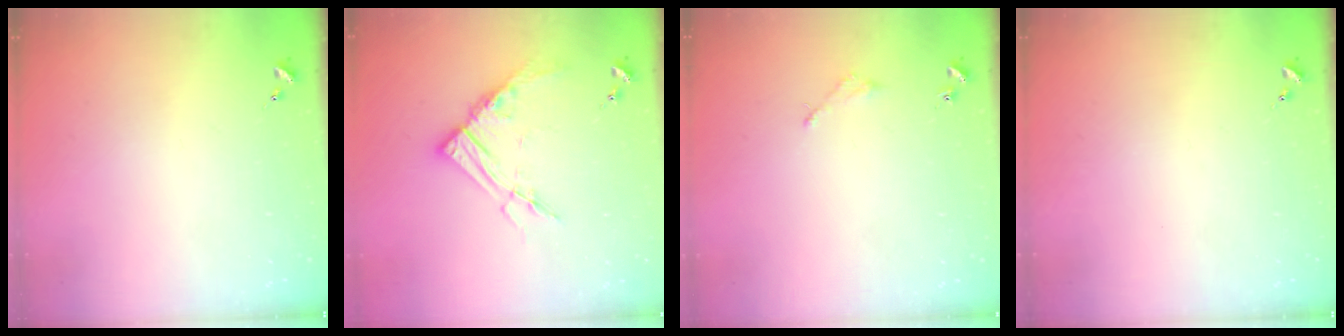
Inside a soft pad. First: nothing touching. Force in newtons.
{"total": 12.1, "press": 12.0, "slide": 1.2}
{"total": 2.0, "press": 2.0, "slide": 0.2}
{"total": 0.0}